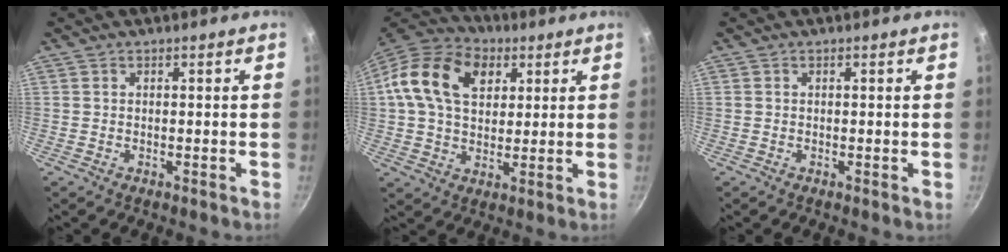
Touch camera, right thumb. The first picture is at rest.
{"total": 17.7, "force": [5.8, 12.2, 11.5], "torque": [-0.188, 0.010, 0.090]}
{"total": 0.0}